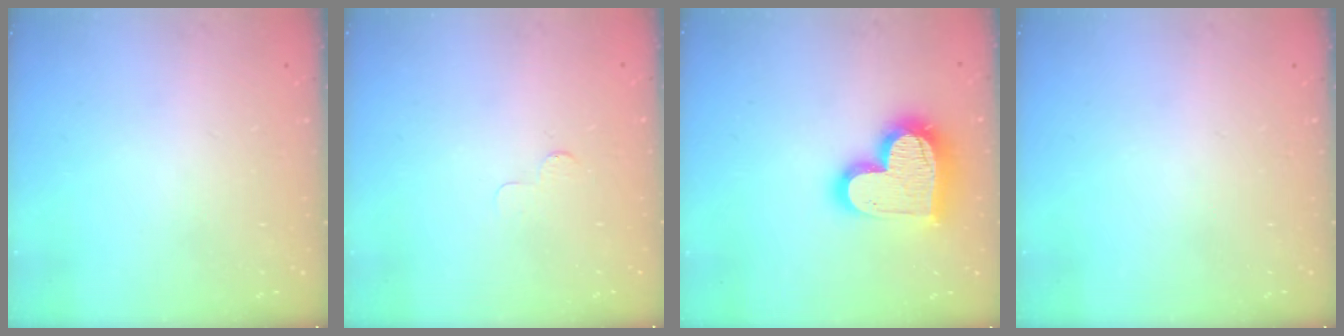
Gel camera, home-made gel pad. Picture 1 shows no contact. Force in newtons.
{"total": 2.1, "press": 2.1, "slide": 0.2}
{"total": 19.1, "press": 19.0, "slide": 1.6}
{"total": 0.0}